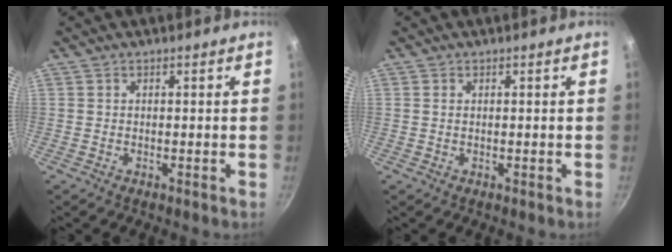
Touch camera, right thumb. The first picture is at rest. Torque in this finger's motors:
{"motor_torque": [-0.33, 0.05, -0.30, 0.26, -0.07]}